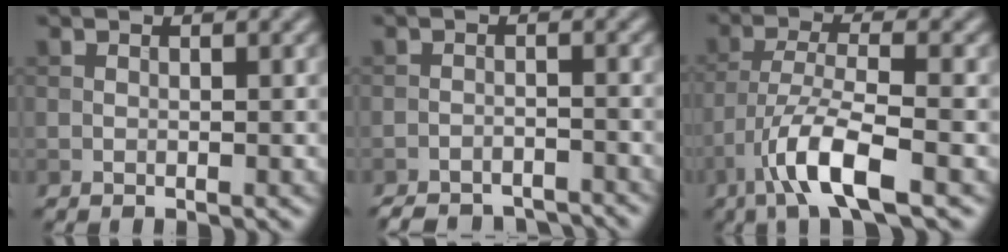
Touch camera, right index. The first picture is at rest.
{"total": 5.9, "force": [-5.6, 1.3, 1.0], "torque": [-0.012, -0.008, -0.081]}
{"total": 6.7, "force": [-3.6, 1.6, 5.4], "torque": [-0.102, 0.002, -0.075]}